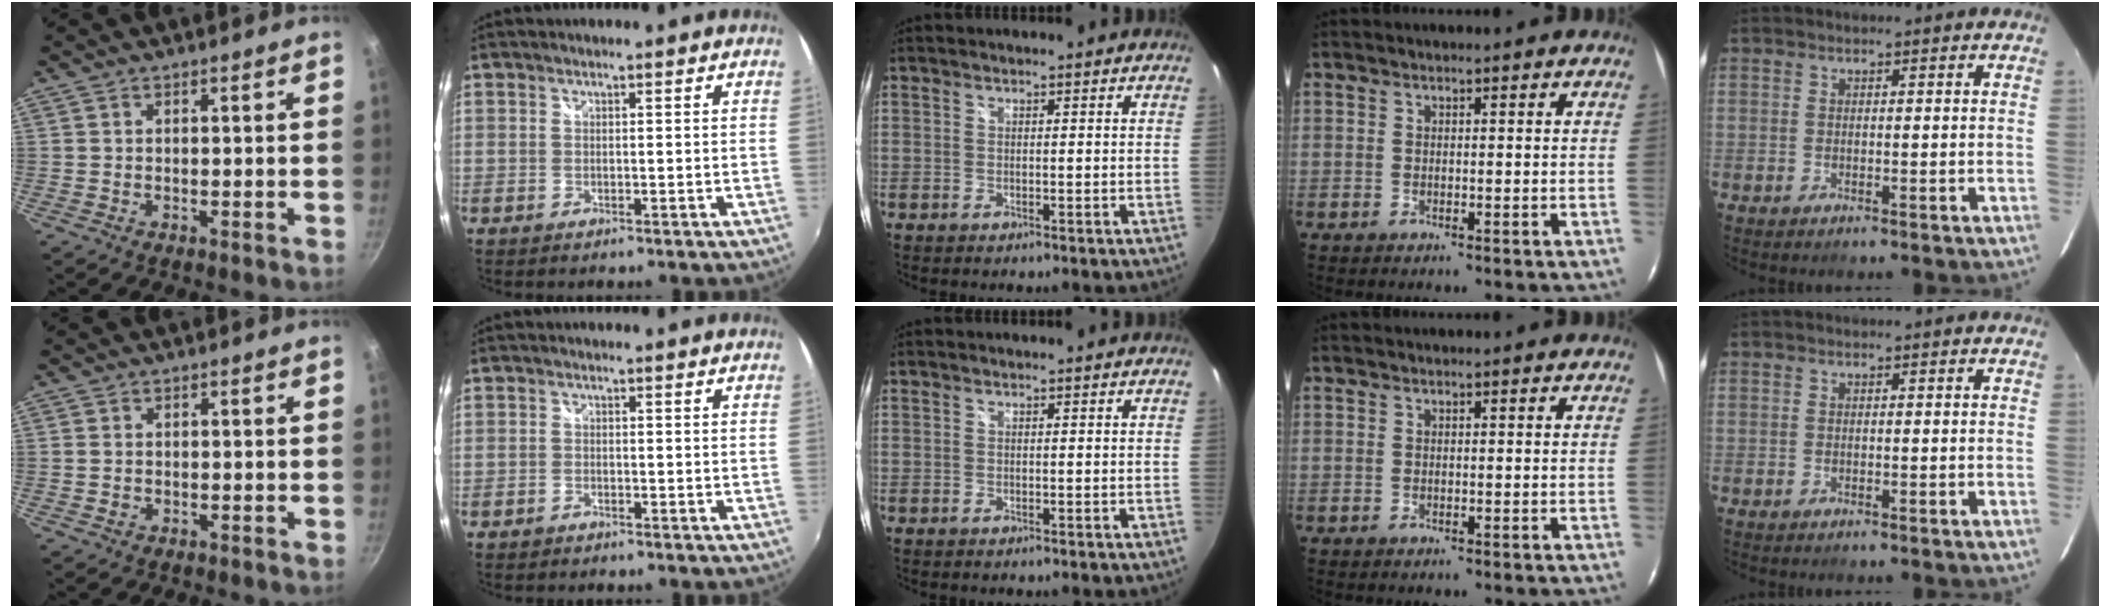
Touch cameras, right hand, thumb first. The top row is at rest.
{"thumb": {"total": 1.3, "force": [-0.5, 1.1, 0.6], "torque": [-0.013, 0.003, -0.008]}, "index": {"total": 1.2, "force": [-1.0, 0.7, 0.0], "torque": [-0.006, -0.002, -0.019]}}